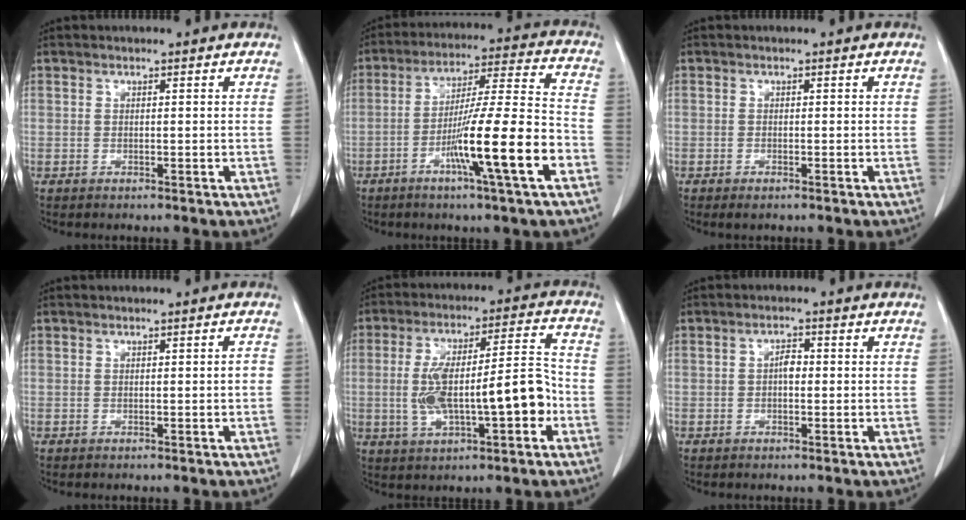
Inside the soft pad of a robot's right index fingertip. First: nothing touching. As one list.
[{"total": 15.2, "force": [-6.0, -0.6, 13.9], "torque": [-0.240, -0.005, -0.102]}, {"total": 1.2, "force": [-0.7, 0.3, 0.9], "torque": [-0.013, -0.003, -0.009]}, {"total": 0.7, "force": [-0.2, 0.0, 0.7], "torque": [-0.008, 0.000, -0.001]}, {"total": 13.9, "force": [-2.6, 3.5, 13.2], "torque": [-0.235, 0.031, -0.031]}, {"total": 1.9, "force": [-0.1, 0.9, 1.7], "torque": [-0.025, 0.006, -0.005]}]